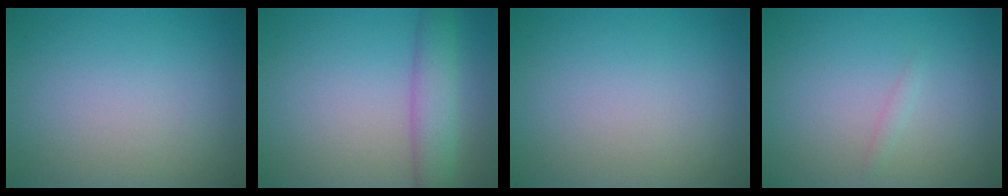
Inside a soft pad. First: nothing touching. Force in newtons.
{"total": 4.0, "press": 4.0, "slide": 0.1}
{"total": 0.0}
{"total": 0.6, "press": 0.6, "slide": 0.1}